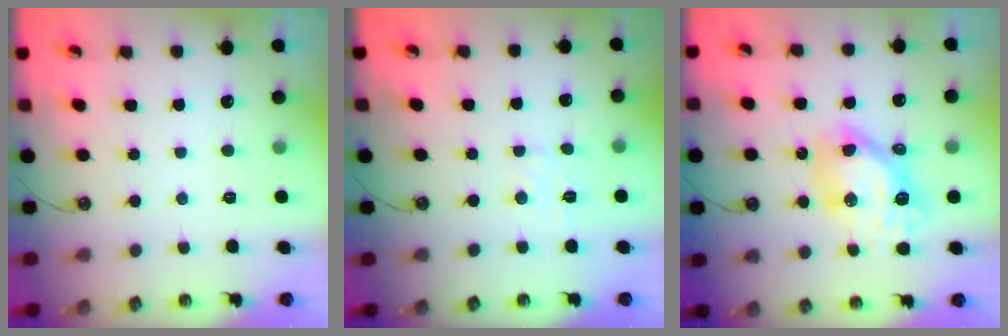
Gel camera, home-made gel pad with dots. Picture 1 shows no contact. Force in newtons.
{"total": 5.2, "press": 5.1, "slide": 0.6}
{"total": 12.7, "press": 12.6, "slide": 1.4}